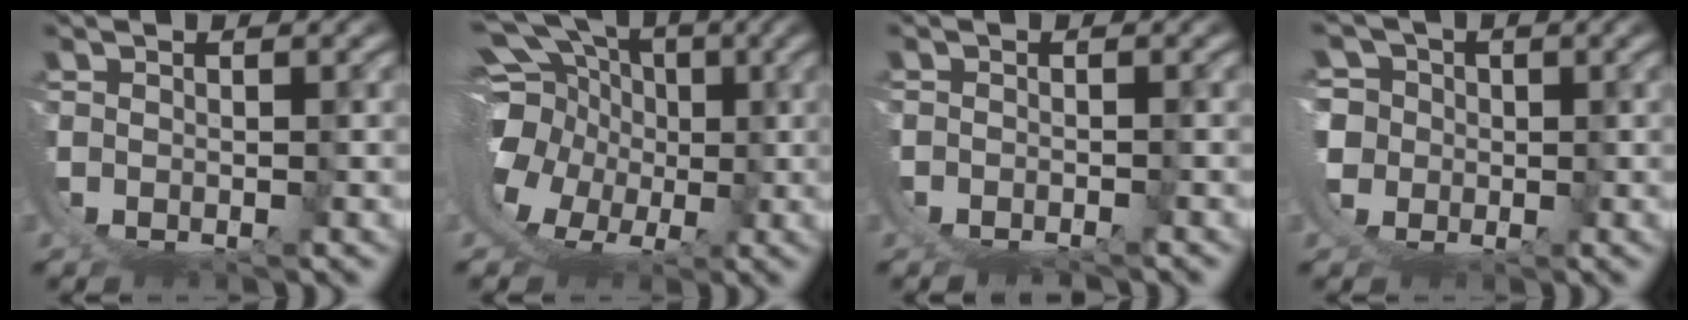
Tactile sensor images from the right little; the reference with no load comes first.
{"total": 15.2, "force": [2.1, 12.0, 9.0], "torque": [-0.153, -0.016, 0.018]}
{"total": 2.3, "force": [-2.1, 0.5, 0.5], "torque": [-0.004, -0.015, -0.030]}
{"total": 10.2, "force": [-0.7, 9.7, 3.3], "torque": [-0.104, -0.041, -0.011]}